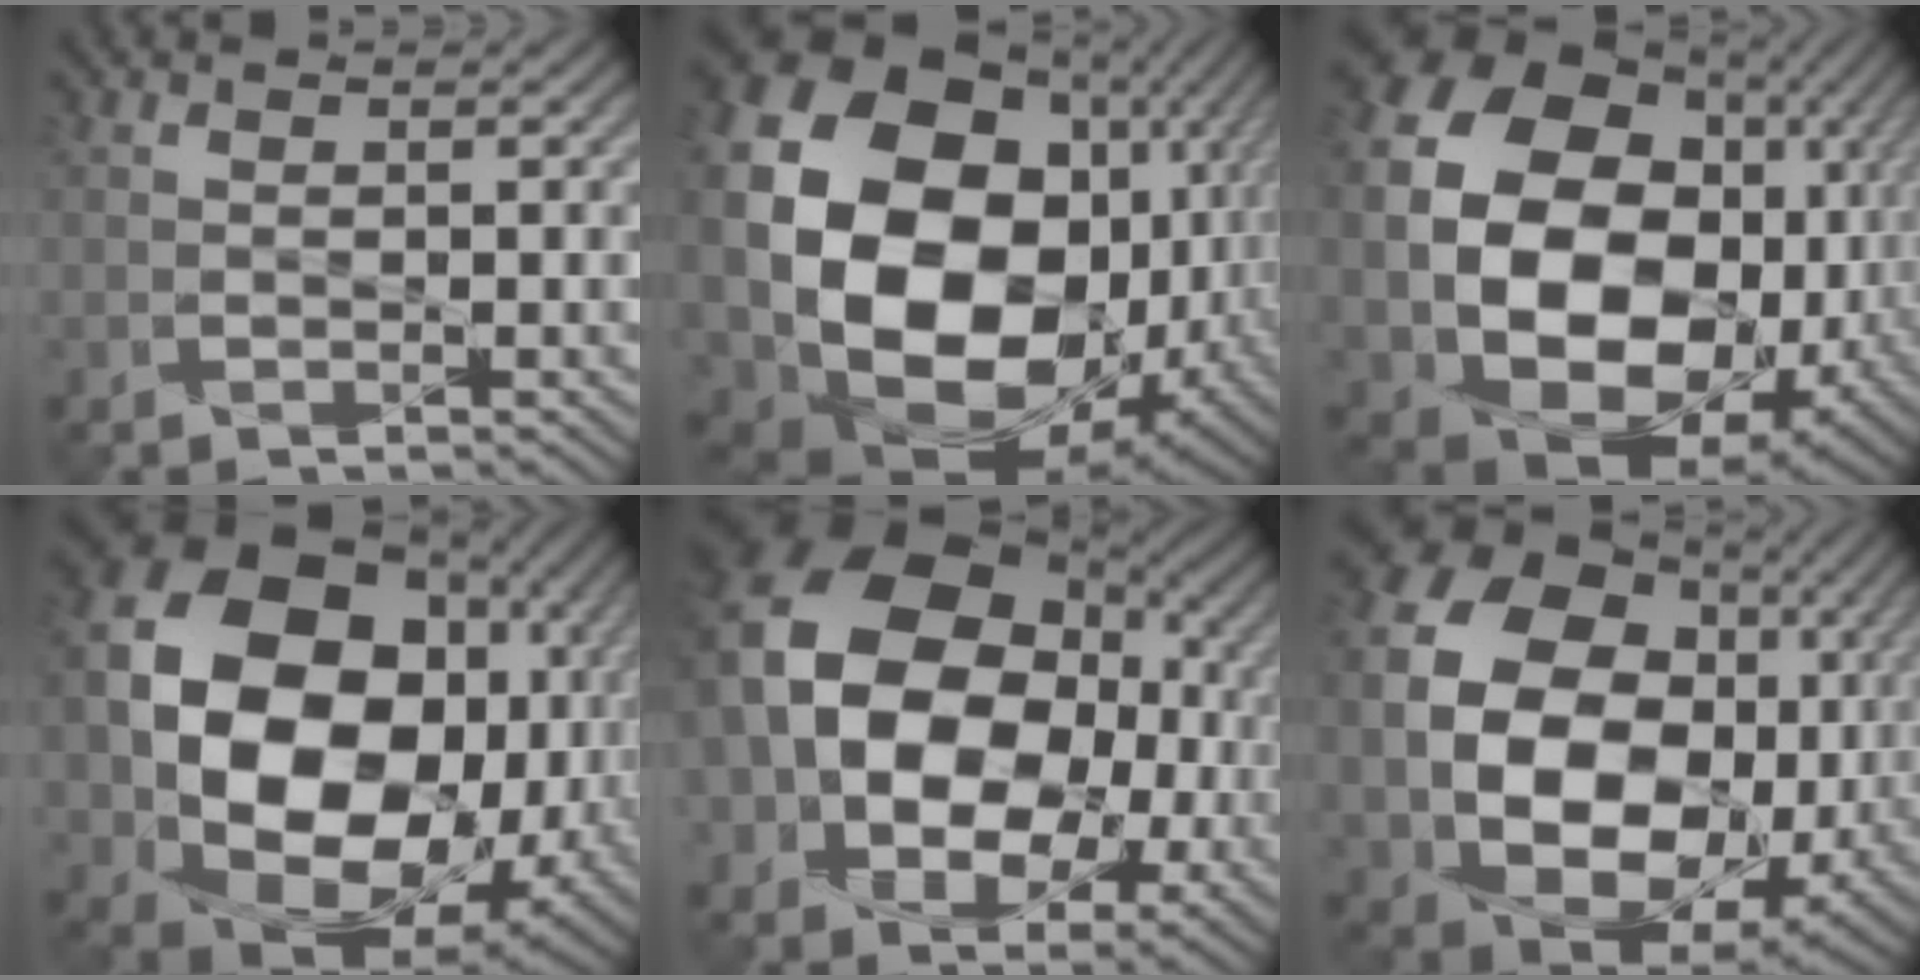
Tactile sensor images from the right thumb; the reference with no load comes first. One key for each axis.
{"total": 24.8, "fx": 0.2, "fy": 19.0, "fz": 15.9, "tx": -0.364, "ty": -0.056, "tz": 0.025}
{"total": 22.9, "fx": -0.6, "fy": 18.2, "fz": 13.9, "tx": -0.324, "ty": -0.053, "tz": 0.025}
{"total": 22.5, "fx": -0.2, "fy": 17.4, "fz": 14.2, "tx": -0.337, "ty": -0.046, "tz": 0.034}
{"total": 20.7, "fx": 1.2, "fy": 16.3, "fz": 12.7, "tx": -0.266, "ty": 0.007, "tz": 0.022}
{"total": 20.6, "fx": 0.3, "fy": 16.0, "fz": 13.0, "tx": -0.297, "ty": -0.043, "tz": 0.036}